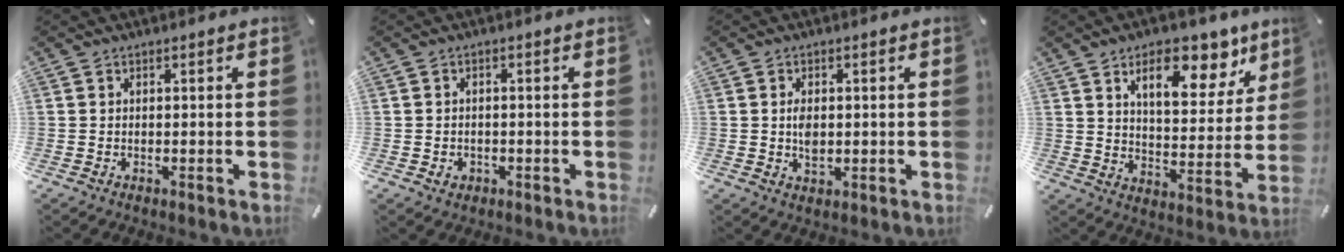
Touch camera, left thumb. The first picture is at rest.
{"total": 2.2, "force": [-0.6, 1.9, 0.7], "torque": [-0.006, 0.002, -0.016]}
{"total": 3.6, "force": [0.2, 2.3, 2.7], "torque": [-0.041, -0.002, -0.001]}
{"total": 15.0, "force": [9.4, 7.4, 9.0], "torque": [-0.123, -0.054, 0.156]}